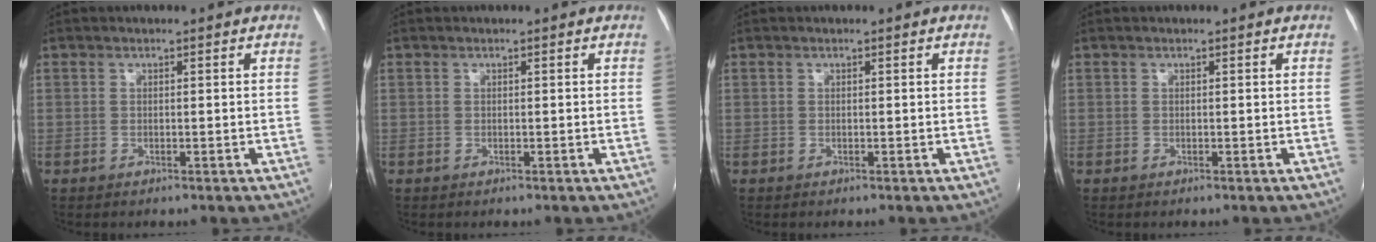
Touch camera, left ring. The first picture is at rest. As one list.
[{"total": 0.0}, {"total": 0.0}, {"total": 0.0}]